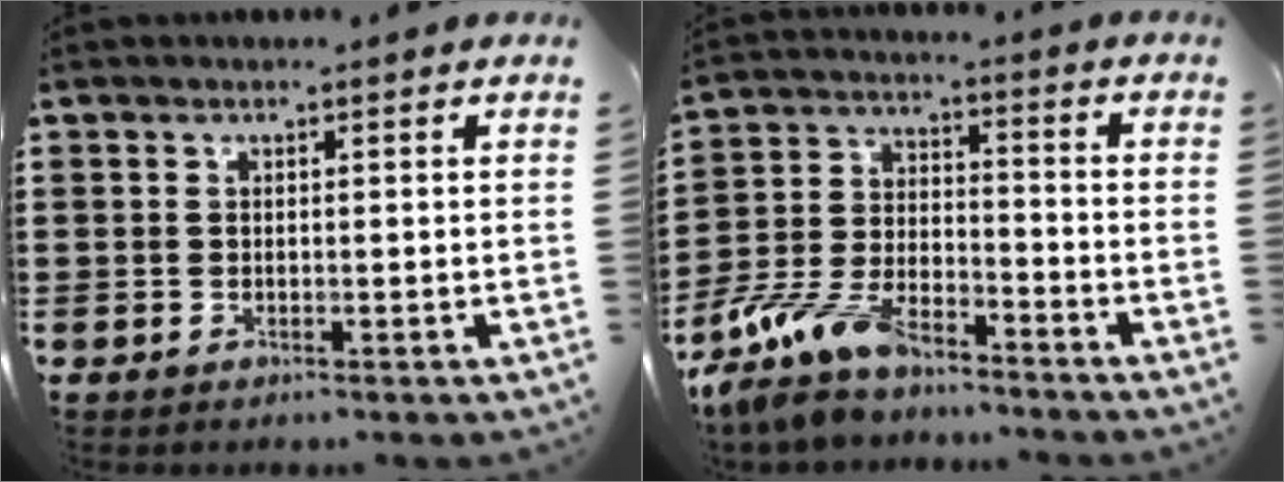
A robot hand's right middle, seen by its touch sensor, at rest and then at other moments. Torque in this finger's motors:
{"motor_torque": [1.86, 0.28, 0.41, 0.09]}